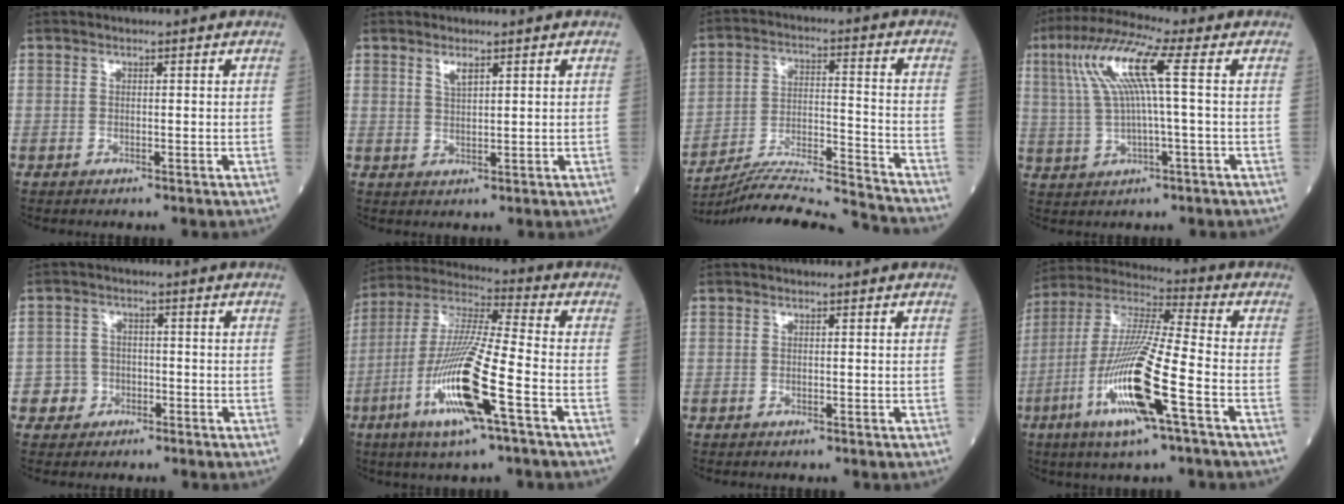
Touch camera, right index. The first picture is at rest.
{"total": 1.9, "force": [1.4, 0.4, 1.2], "torque": [-0.027, 0.000, 0.031]}
{"total": 18.0, "force": [-17.4, -1.7, 4.4], "torque": [-0.084, -0.001, -0.276]}
{"total": 10.2, "force": [2.5, 0.2, 9.9], "torque": [-0.207, 0.029, 0.048]}
{"total": 3.4, "force": [-1.6, 2.9, -0.3], "torque": [0.011, 0.017, -0.032]}
{"total": 16.5, "force": [-6.2, 0.7, 15.3], "torque": [-0.317, -0.017, -0.117]}
{"total": 0.0}
{"total": 17.2, "force": [-6.3, 0.8, 16.0], "torque": [-0.332, -0.019, -0.119]}